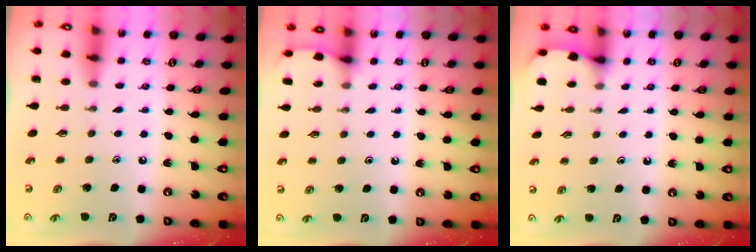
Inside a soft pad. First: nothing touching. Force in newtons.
{"total": 2.6, "press": 2.6, "slide": 0.3}
{"total": 2.2, "press": 2.2, "slide": 0.3}